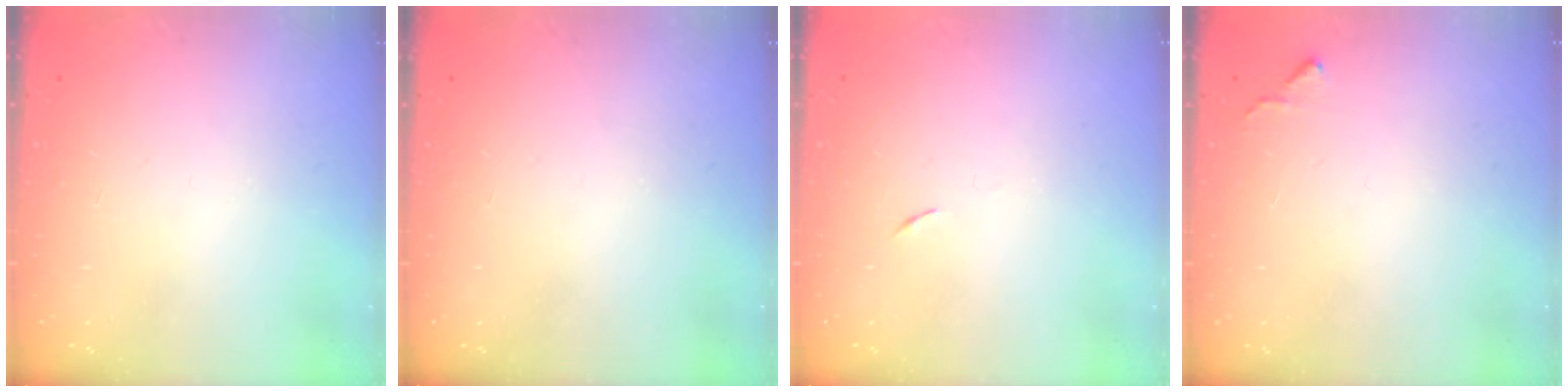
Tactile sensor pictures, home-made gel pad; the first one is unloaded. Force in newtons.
{"total": 0.0}
{"total": 3.7, "press": 3.6, "slide": 0.7}
{"total": 5.1, "press": 5.0, "slide": 0.7}